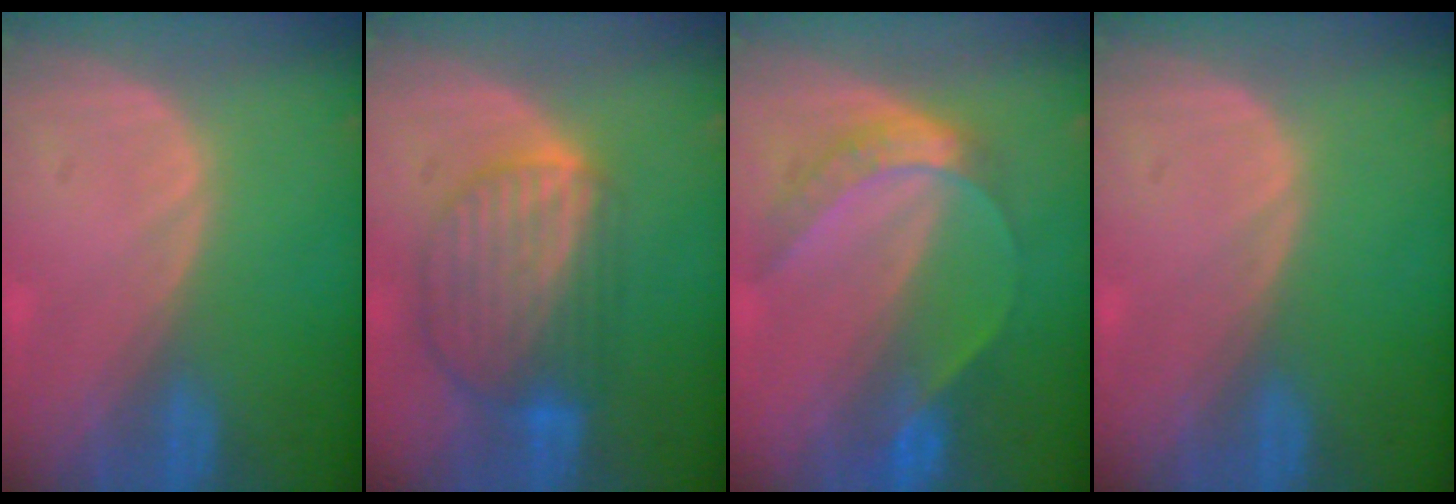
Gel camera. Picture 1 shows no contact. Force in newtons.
{"total": 8.7, "press": 7.7, "slide": 4.1}
{"total": 6.8, "press": 5.5, "slide": 4.0}
{"total": 0.0}